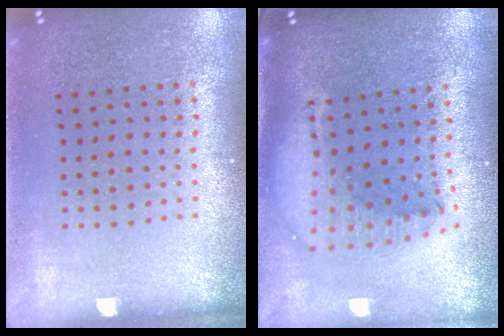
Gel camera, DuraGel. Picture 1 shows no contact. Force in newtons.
{"total": 2.3, "press": 1.7, "slide": 1.5}